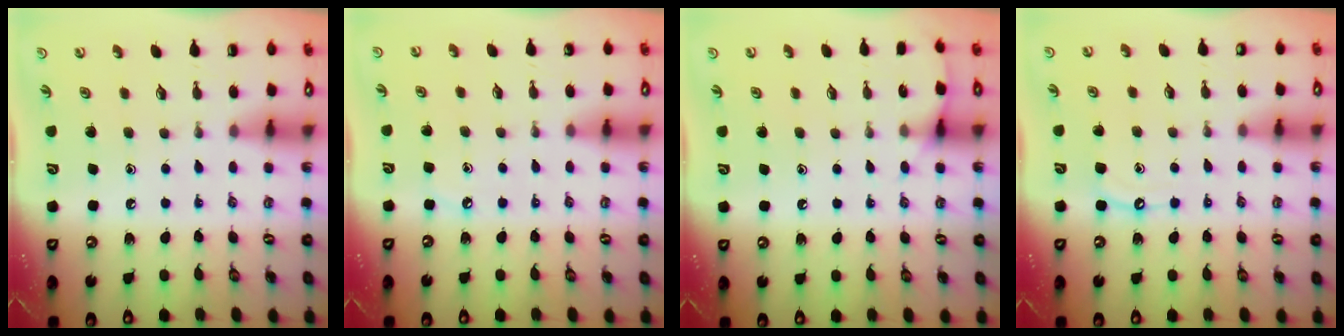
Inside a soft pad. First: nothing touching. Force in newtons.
{"total": 2.8, "press": 2.7, "slide": 0.4}
{"total": 5.8, "press": 5.8, "slide": 0.7}
{"total": 5.2, "press": 5.2, "slide": 0.5}